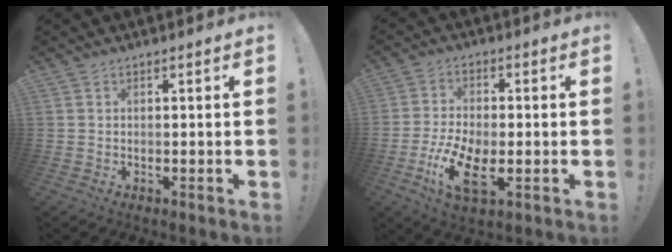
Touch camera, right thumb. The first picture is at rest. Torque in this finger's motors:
{"motor_torque": [-0.09, 0.45, 0.90, -0.21, 0.09]}